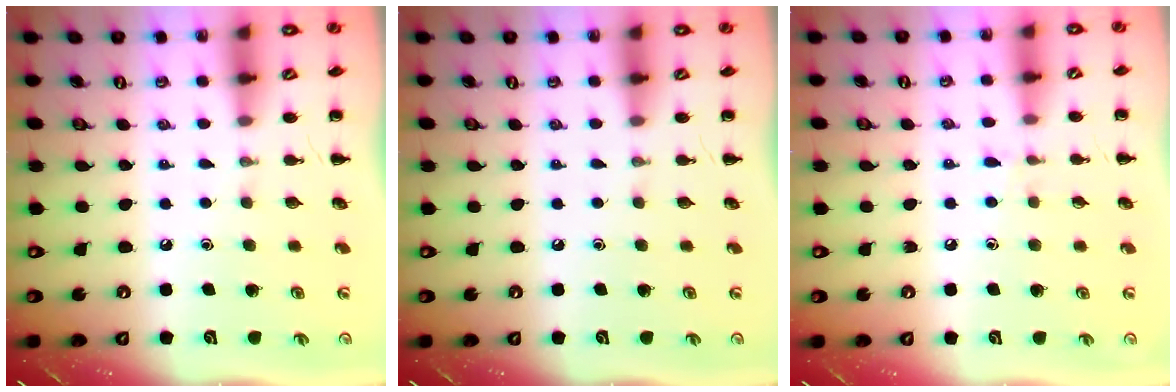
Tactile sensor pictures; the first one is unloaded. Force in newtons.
{"total": 0.0}
{"total": 4.7, "press": 4.3, "slide": 1.8}